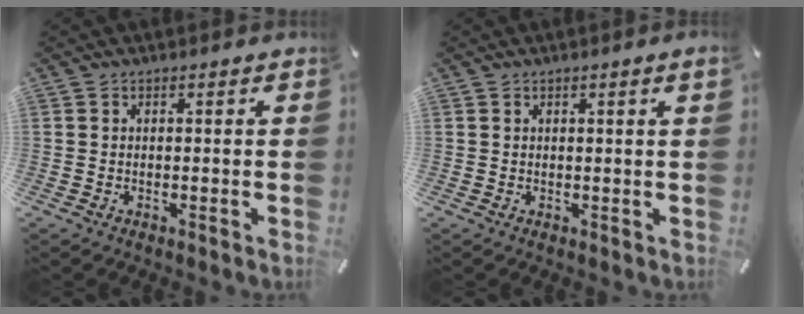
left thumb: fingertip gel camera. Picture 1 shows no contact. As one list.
[{"total": 1.4, "force": [0.5, 0.0, 1.3], "torque": [-0.024, -0.001, 0.008]}]